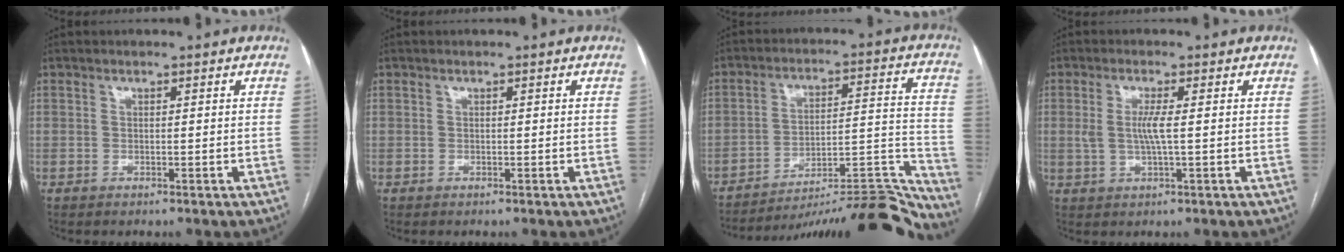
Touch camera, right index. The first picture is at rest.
{"total": 0.0}
{"total": 25.8, "force": [-24.0, 1.9, 9.3], "torque": [-0.049, 0.025, -0.334]}
{"total": 3.5, "force": [0.3, 0.2, 3.5], "torque": [-0.075, -0.001, 0.007]}